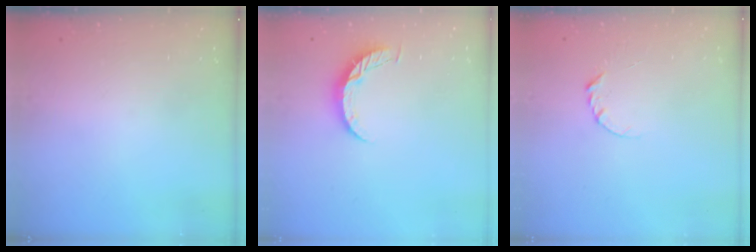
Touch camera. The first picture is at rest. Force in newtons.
{"total": 6.1, "press": 6.0, "slide": 0.6}
{"total": 3.2, "press": 3.2, "slide": 0.3}